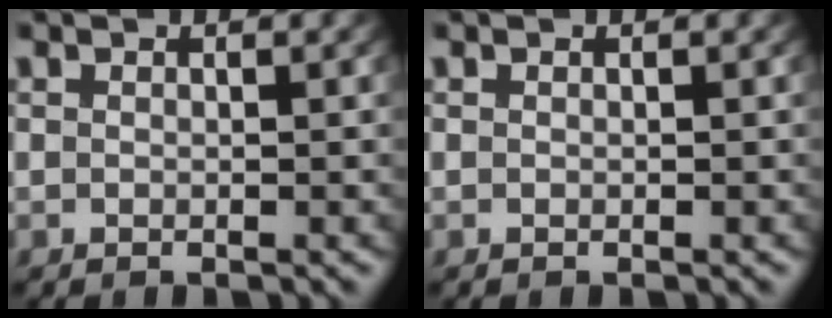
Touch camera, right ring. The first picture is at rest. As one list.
[{"total": 0.0}]